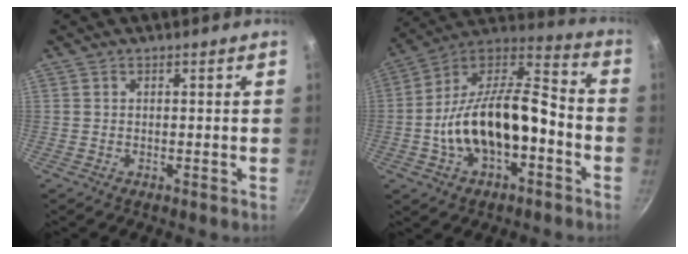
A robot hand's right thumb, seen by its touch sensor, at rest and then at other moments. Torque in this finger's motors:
{"motor_torque": [-0.01, 1.08, 1.01, -1.24, 0.50]}